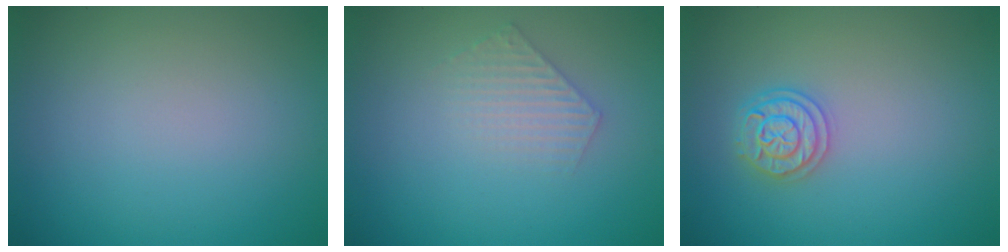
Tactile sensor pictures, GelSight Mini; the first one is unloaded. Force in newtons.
{"total": 1.9, "press": 1.9, "slide": 0.3}
{"total": 2.4, "press": 2.4, "slide": 0.4}